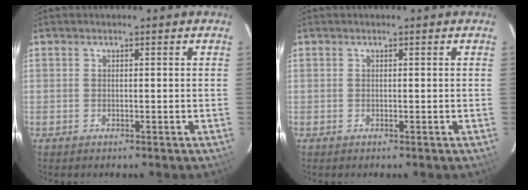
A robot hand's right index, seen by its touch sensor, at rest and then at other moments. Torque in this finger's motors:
{"motor_torque": [0.00, 0.00, 0.01, 0.00]}